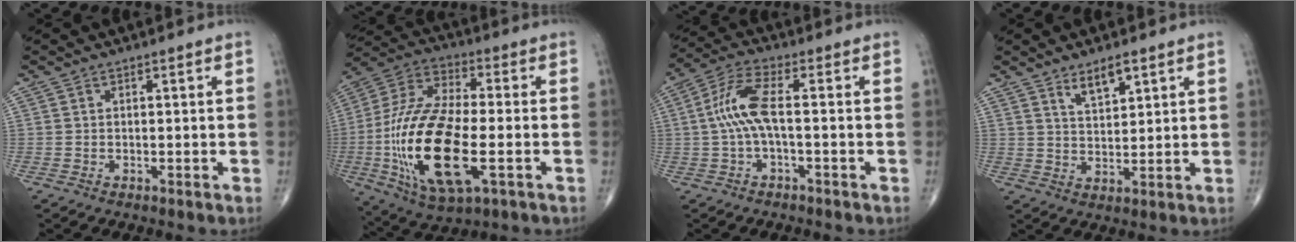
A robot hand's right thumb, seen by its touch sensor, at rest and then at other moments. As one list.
[{"total": 23.6, "force": [-4.9, 9.7, 21.0], "torque": [-0.444, 0.007, -0.077]}, {"total": 8.1, "force": [-0.3, 2.4, 7.8], "torque": [-0.183, 0.028, -0.010]}, {"total": 4.9, "force": [3.3, 1.7, 3.2], "torque": [-0.046, -0.026, 0.062]}]